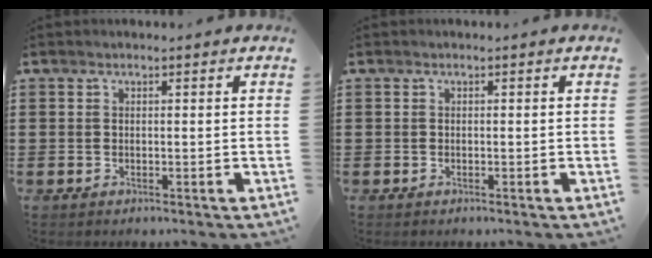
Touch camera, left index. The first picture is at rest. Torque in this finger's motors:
{"motor_torque": [-0.01, -0.06, 0.00, 0.00]}